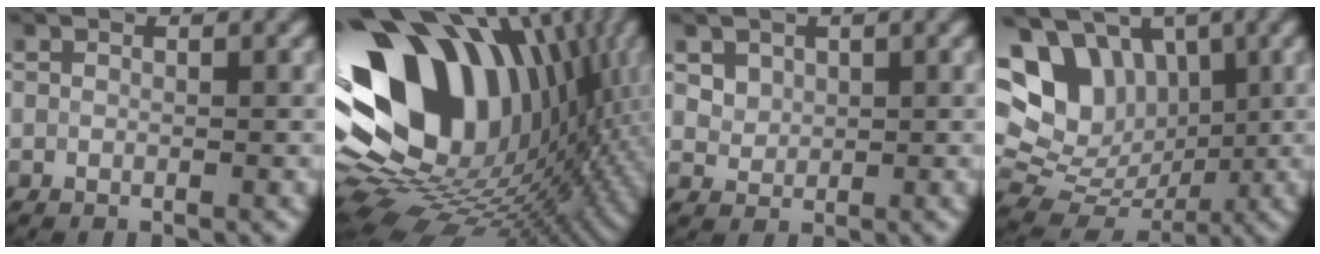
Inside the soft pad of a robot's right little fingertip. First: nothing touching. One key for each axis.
{"total": 19.0, "fx": 3.1, "fy": 12.9, "fz": 13.5, "tx": -0.238, "ty": -0.008, "tz": 0.066}
{"total": 4.4, "fx": 2.7, "fy": 3.0, "fz": 1.8, "tx": -0.045, "ty": 0.010, "tz": 0.042}
{"total": 15.1, "fx": 5.0, "fy": 11.9, "fz": 7.8, "tx": -0.170, "ty": 0.040, "tz": 0.076}